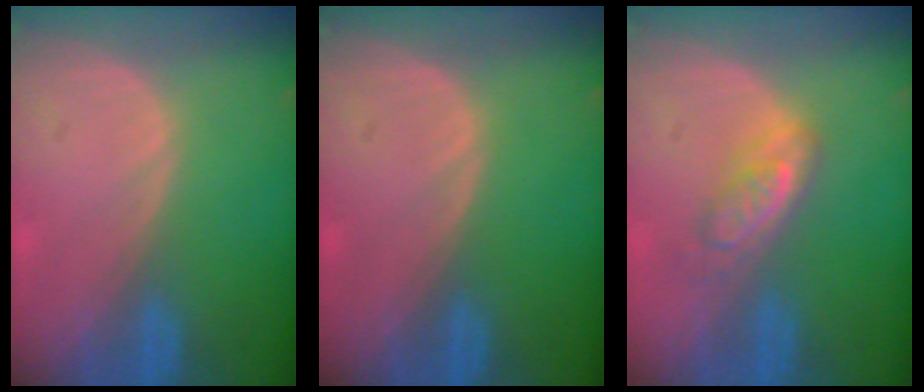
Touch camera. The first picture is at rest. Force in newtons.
{"total": 0.0}
{"total": 4.8, "press": 4.5, "slide": 1.5}